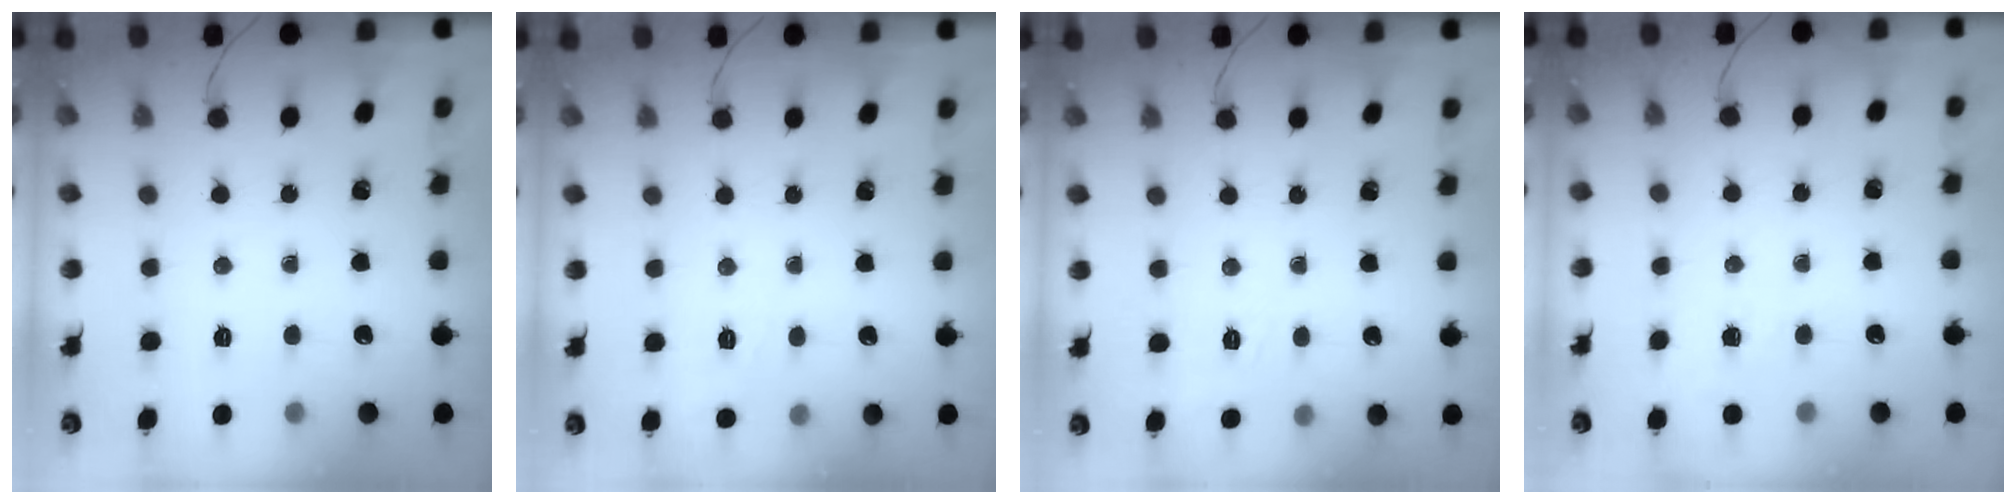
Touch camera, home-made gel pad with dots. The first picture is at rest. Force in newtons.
{"total": 7.3, "press": 7.1, "slide": 1.5}
{"total": 1.9, "press": 0.7, "slide": 1.7}
{"total": 1.9, "press": 1.1, "slide": 1.6}